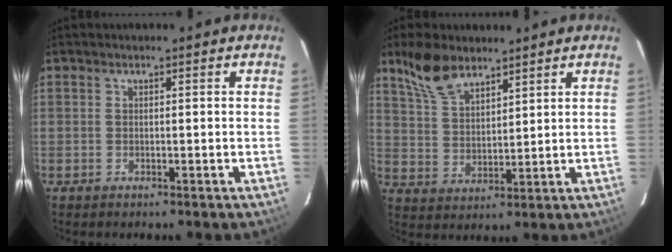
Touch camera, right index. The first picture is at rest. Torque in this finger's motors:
{"motor_torque": [0.37, 0.32, 0.11, 0.07]}